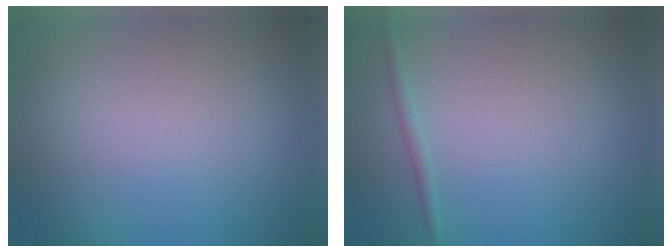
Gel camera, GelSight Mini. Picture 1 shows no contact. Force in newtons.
{"total": 0.9, "press": 0.9, "slide": 0.1}